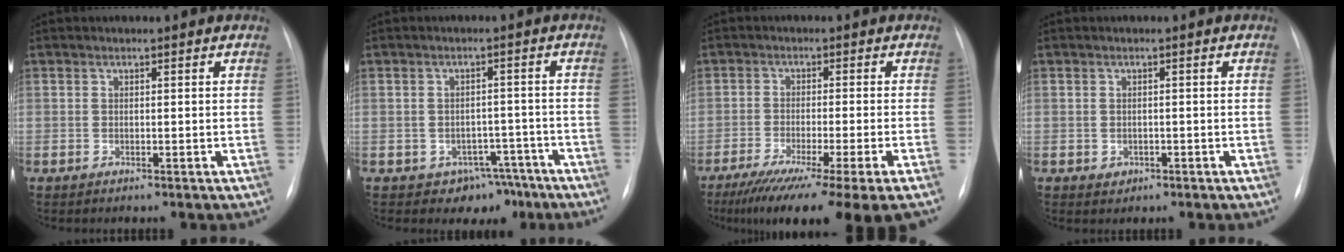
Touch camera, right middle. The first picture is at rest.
{"total": 5.3, "force": [-3.6, 3.8, 0.8], "torque": [0.008, 0.020, -0.041]}
{"total": 16.3, "force": [-12.0, -1.2, 11.0], "torque": [-0.133, -0.050, -0.186]}
{"total": 1.0, "force": [-0.3, 0.9, 0.3], "torque": [-0.004, 0.002, -0.001]}